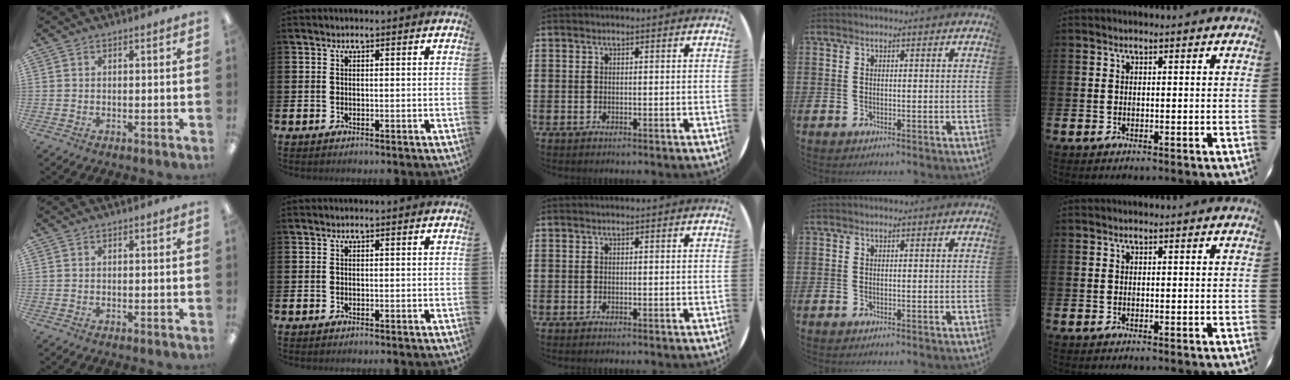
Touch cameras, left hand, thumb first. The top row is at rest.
{}